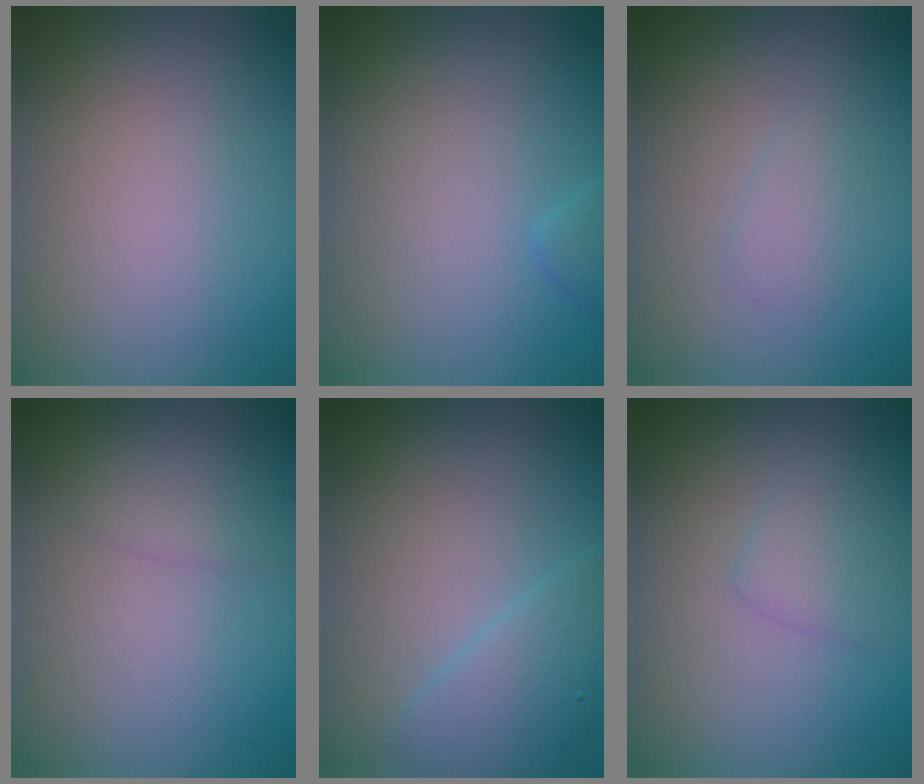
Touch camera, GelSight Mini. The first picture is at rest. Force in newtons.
{"total": 0.8, "press": 0.8, "slide": 0.1}
{"total": 1.0, "press": 1.0, "slide": 0.1}
{"total": 1.1, "press": 1.1, "slide": 0.1}
{"total": 2.6, "press": 2.6, "slide": 0.1}
{"total": 1.6, "press": 1.6, "slide": 0.1}